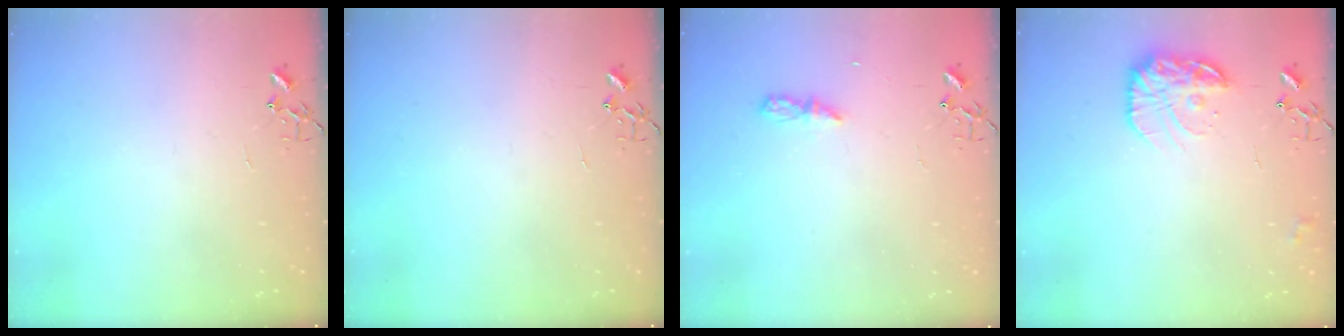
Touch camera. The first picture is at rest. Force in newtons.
{"total": 0.0}
{"total": 4.9, "press": 4.9, "slide": 0.6}
{"total": 14.9, "press": 14.9, "slide": 0.7}